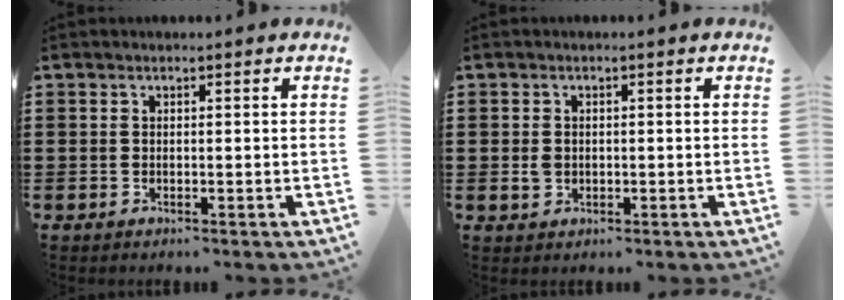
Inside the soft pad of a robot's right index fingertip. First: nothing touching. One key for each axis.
{"total": 1.3, "fx": 0.0, "fy": 1.0, "fz": 0.8, "tx": -0.018, "ty": 0.004, "tz": 0.000}